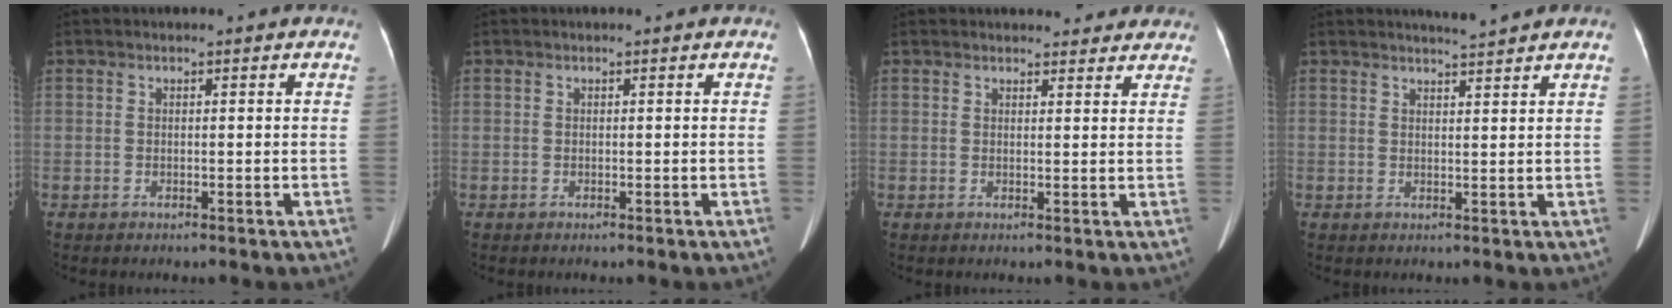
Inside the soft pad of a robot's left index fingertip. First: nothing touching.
{"total": 0.0}
{"total": 6.2, "force": [5.7, 2.1, 1.3], "torque": [0.005, 0.005, 0.054]}
{"total": 2.8, "force": [2.6, -0.8, 0.7], "torque": [-0.012, -0.004, 0.043]}